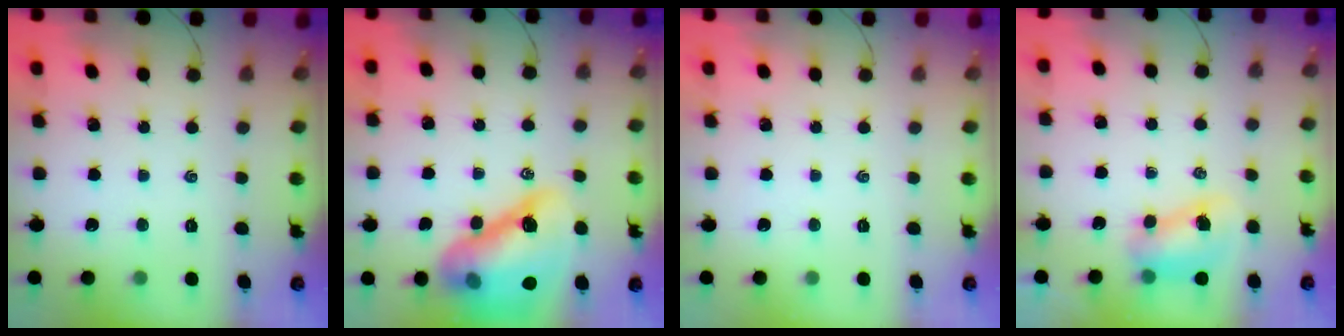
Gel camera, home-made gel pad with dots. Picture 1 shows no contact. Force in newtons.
{"total": 19.3, "press": 18.5, "slide": 5.4}
{"total": 0.0}
{"total": 8.0, "press": 8.0, "slide": 1.1}